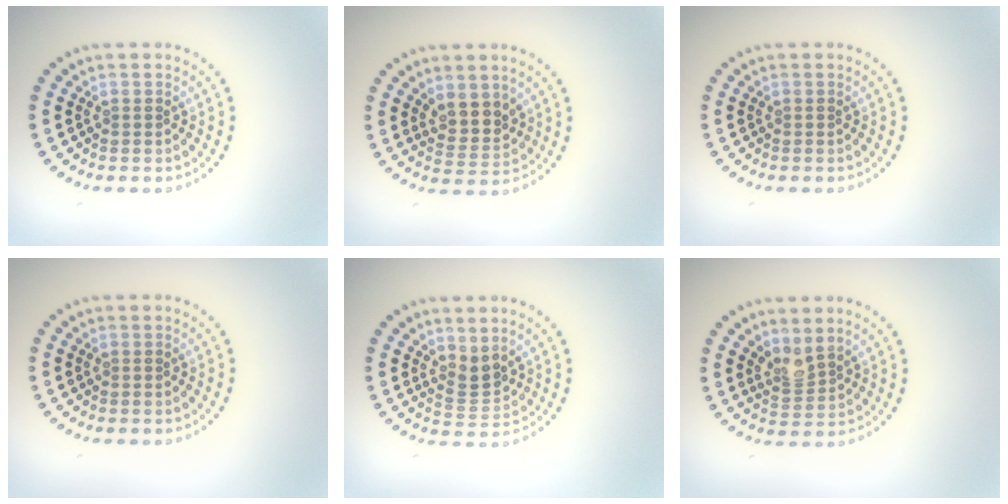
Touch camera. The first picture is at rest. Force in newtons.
{"total": 2.9, "press": 2.5, "slide": 1.5}
{"total": 0.0}
{"total": 0.0}
{"total": 2.2, "press": 1.5, "slide": 1.6}
{"total": 2.1, "press": 1.5, "slide": 1.4}